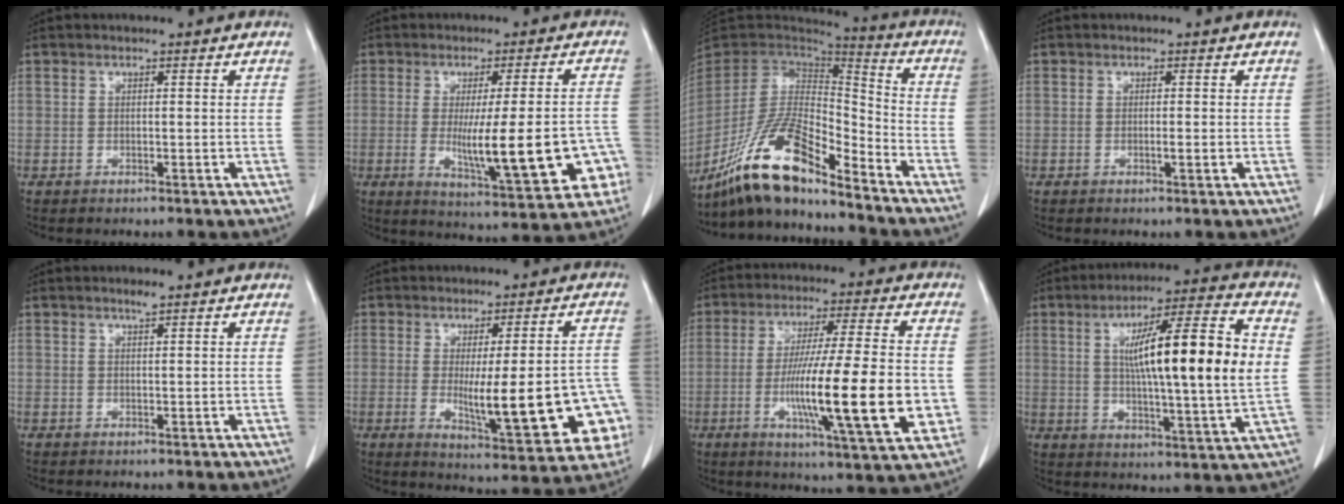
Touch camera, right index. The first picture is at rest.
{"total": 15.5, "force": [-3.5, 2.2, 14.9], "torque": [-0.202, -0.008, -0.033]}
{"total": 16.5, "force": [-12.8, 3.2, 9.8], "torque": [-0.187, 0.003, -0.239]}
{"total": 0.9, "force": [-0.2, 0.0, 0.8], "torque": [-0.015, -0.002, 0.000]}
{"total": 0.9, "force": [0.8, 0.0, 0.5], "torque": [-0.012, -0.001, 0.016]}
{"total": 17.5, "force": [-3.7, 3.5, 16.7], "torque": [-0.151, 0.007, -0.025]}
{"total": 18.5, "force": [-3.4, 1.1, 18.2], "torque": [-0.286, -0.015, -0.051]}
{"total": 18.6, "force": [2.5, 1.0, 18.5], "torque": [-0.293, 0.007, 0.030]}